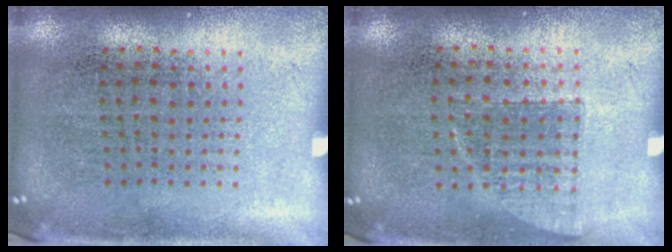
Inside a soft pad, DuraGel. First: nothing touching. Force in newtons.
{"total": 0.7, "press": 0.6, "slide": 0.2}